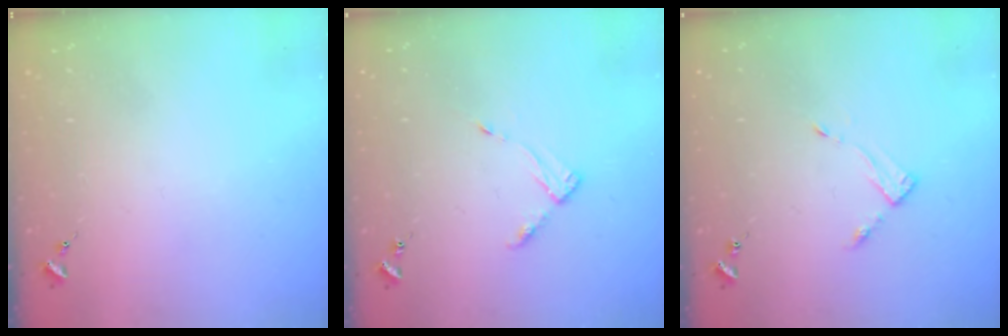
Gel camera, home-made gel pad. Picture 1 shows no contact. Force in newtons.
{"total": 4.9, "press": 4.8, "slide": 0.6}
{"total": 3.5, "press": 3.5, "slide": 0.4}